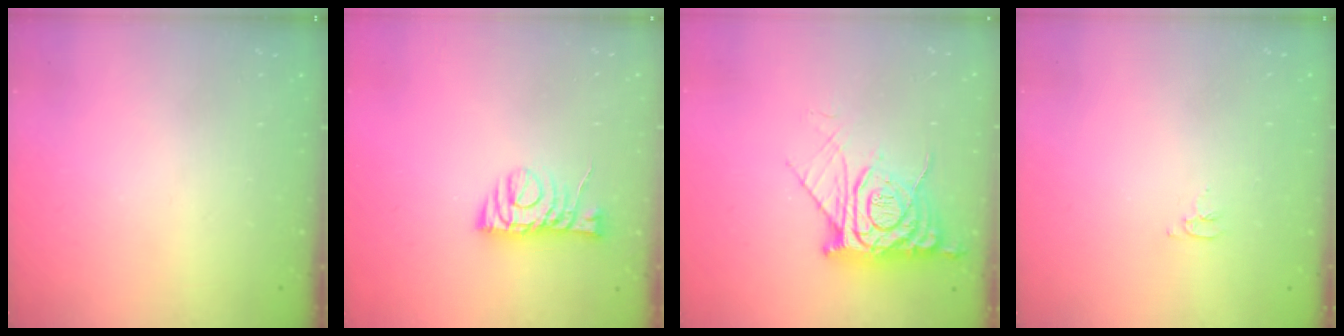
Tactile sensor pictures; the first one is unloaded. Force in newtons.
{"total": 8.3, "press": 8.2, "slide": 0.7}
{"total": 12.2, "press": 12.1, "slide": 1.3}
{"total": 3.1, "press": 3.1, "slide": 0.5}